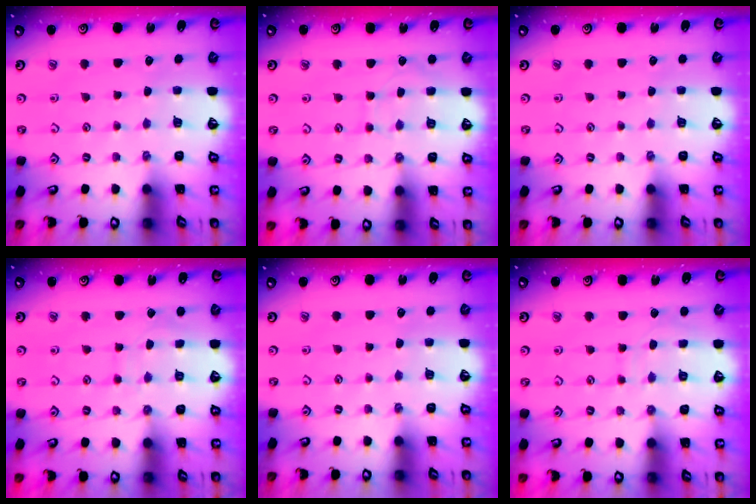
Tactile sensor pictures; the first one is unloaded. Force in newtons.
{"total": 5.5, "press": 5.5, "slide": 0.7}
{"total": 0.0}
{"total": 6.4, "press": 6.4, "slide": 0.5}
{"total": 0.0}
{"total": 6.0, "press": 6.0, "slide": 0.5}